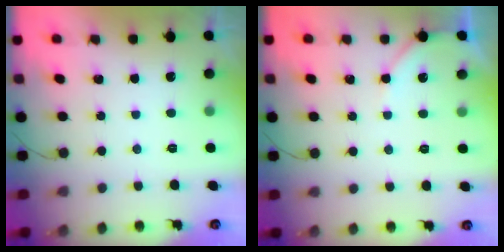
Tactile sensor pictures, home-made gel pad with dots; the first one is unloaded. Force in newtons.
{"total": 4.1, "press": 4.0, "slide": 0.6}